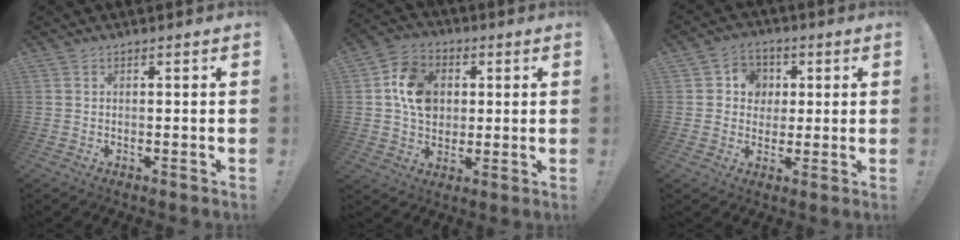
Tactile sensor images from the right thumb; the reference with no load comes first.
{"total": 12.7, "force": [2.3, 10.4, 6.9], "torque": [-0.086, 0.006, 0.048]}
{"total": 7.5, "force": [0.9, 7.1, 2.1], "torque": [-0.029, 0.000, 0.022]}